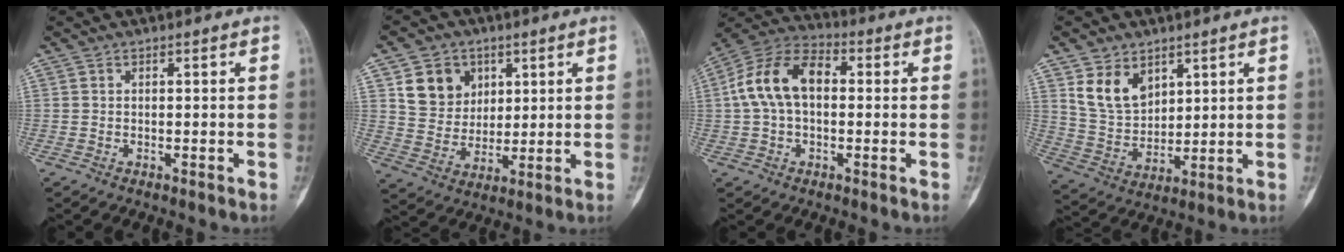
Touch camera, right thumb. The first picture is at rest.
{"total": 10.1, "force": [4.2, 8.4, 3.8], "torque": [-0.032, -0.018, 0.081]}
{"total": 12.9, "force": [1.1, 8.1, 10.0], "torque": [-0.190, 0.038, 0.007]}
{"total": 9.7, "force": [5.0, 6.6, 5.1], "torque": [-0.073, -0.031, 0.111]}